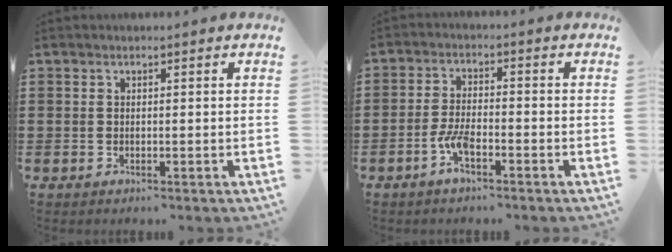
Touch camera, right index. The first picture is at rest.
{"total": 4.5, "force": [-2.5, 1.1, 3.6], "torque": [-0.090, -0.006, -0.051]}